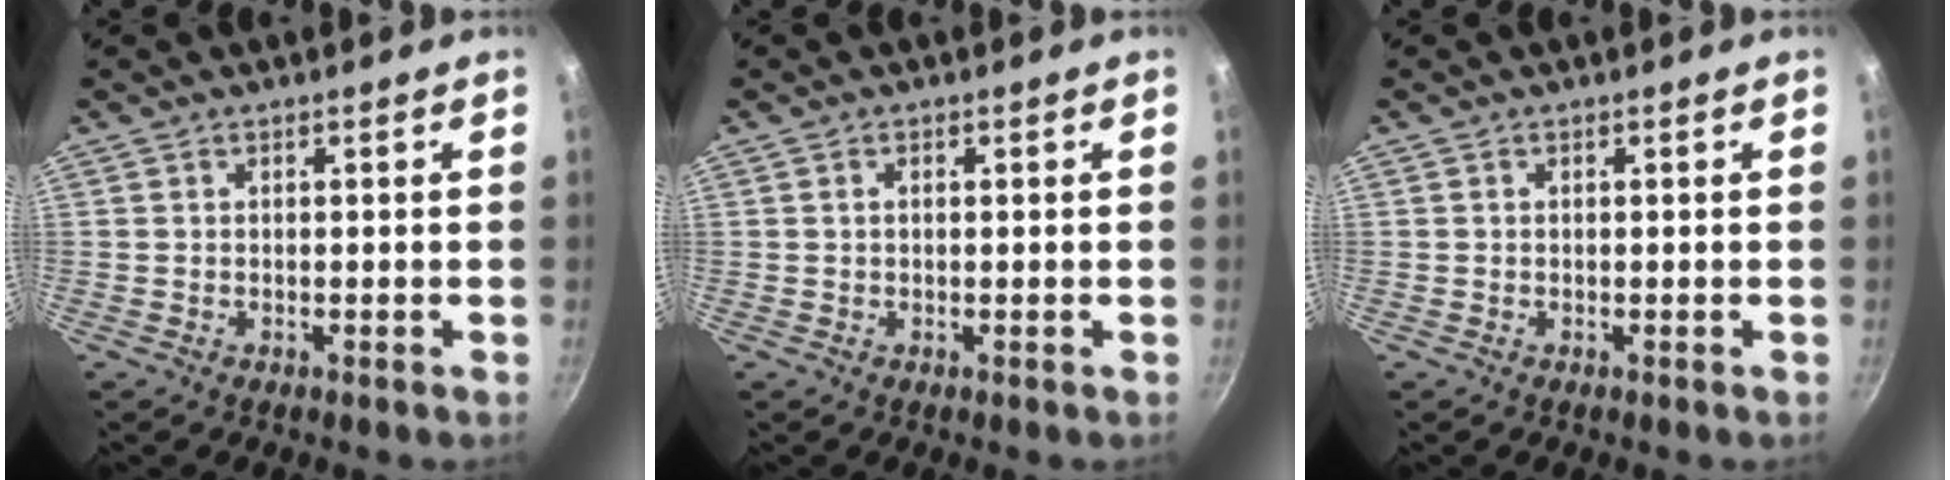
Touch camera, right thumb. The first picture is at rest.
{"total": 0.6, "force": [0.0, 0.4, 0.4], "torque": [-0.008, 0.000, -0.002]}
{"total": 0.0}